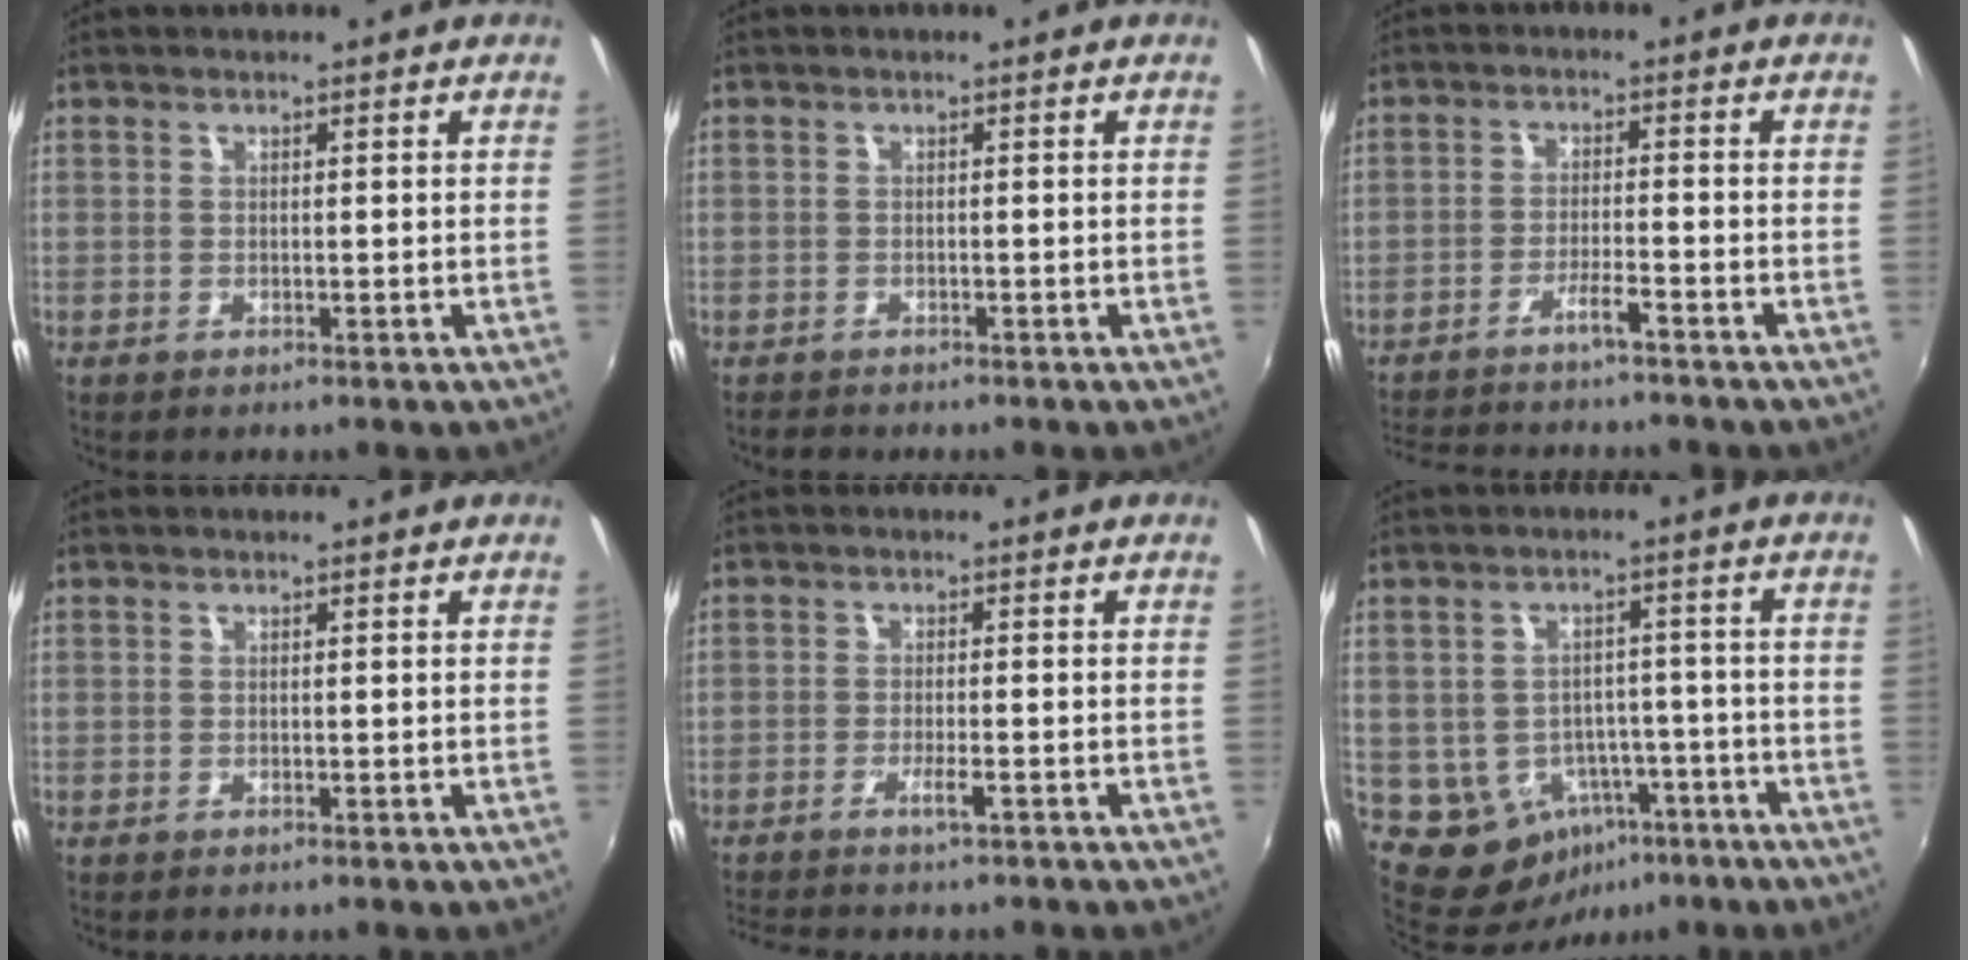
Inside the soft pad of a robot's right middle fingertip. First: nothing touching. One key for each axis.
{"total": 1.5, "fx": -1.4, "fy": 0.5, "fz": 0.1, "tx": -0.009, "ty": -0.001, "tz": -0.025}
{"total": 8.1, "fx": -7.2, "fy": 0.1, "fz": 3.6, "tx": -0.084, "ty": 0.001, "tz": -0.117}
{"total": 0.0}
{"total": 4.5, "fx": -3.6, "fy": 0.2, "fz": 2.6, "tx": -0.061, "ty": -0.004, "tz": -0.066}
{"total": 10.9, "fx": -4.8, "fy": 8.6, "fz": 4.6, "tx": -0.100, "ty": 0.020, "tz": -0.035}